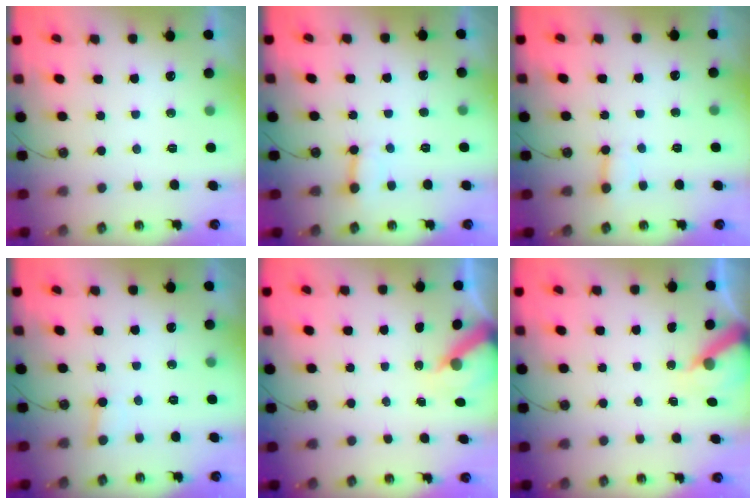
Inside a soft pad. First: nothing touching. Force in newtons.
{"total": 3.1, "press": 3.0, "slide": 0.4}
{"total": 3.5, "press": 3.5, "slide": 0.3}
{"total": 2.7, "press": 2.7, "slide": 0.2}
{"total": 6.1, "press": 6.1, "slide": 0.6}
{"total": 6.7, "press": 6.7, "slide": 0.4}